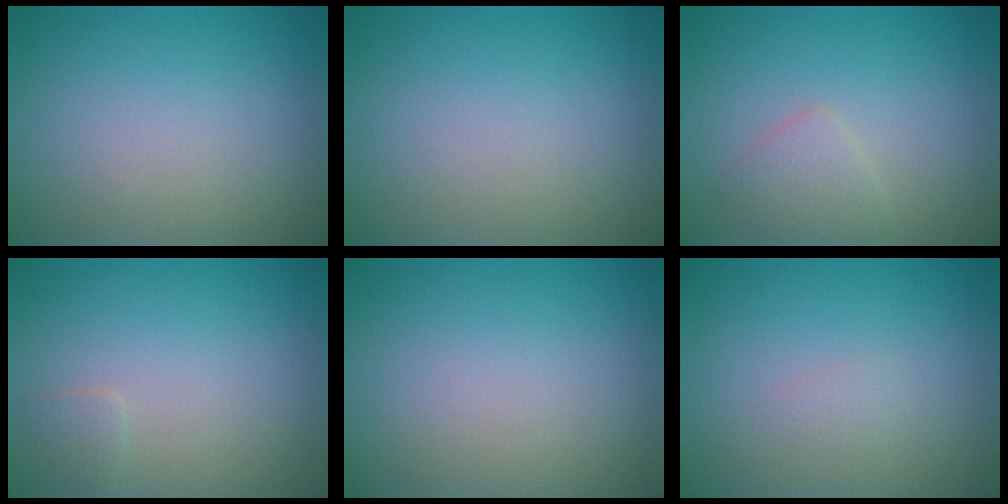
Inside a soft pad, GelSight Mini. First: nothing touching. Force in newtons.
{"total": 0.0}
{"total": 1.8, "press": 1.8, "slide": 0.1}
{"total": 0.9, "press": 0.9, "slide": 0.1}
{"total": 0.0}
{"total": 0.6, "press": 0.6, "slide": 0.0}